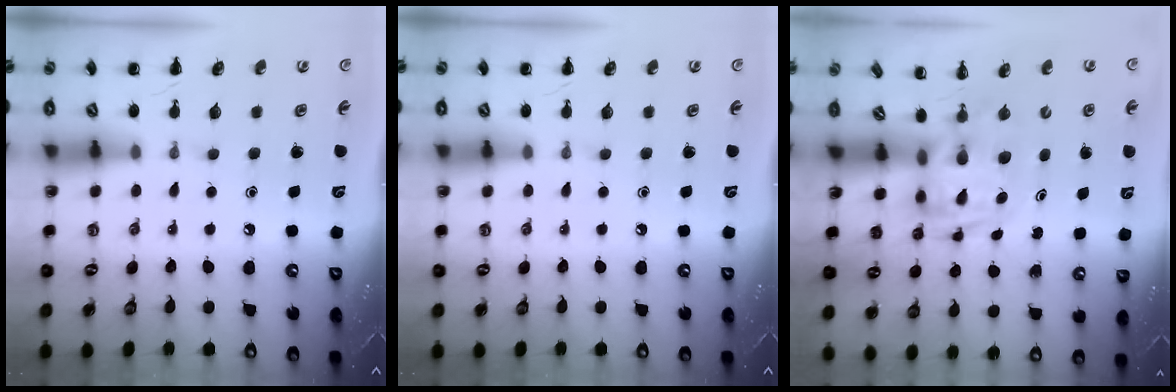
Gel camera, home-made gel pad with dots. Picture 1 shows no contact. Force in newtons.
{"total": 0.0}
{"total": 2.7, "press": 2.6, "slide": 0.5}